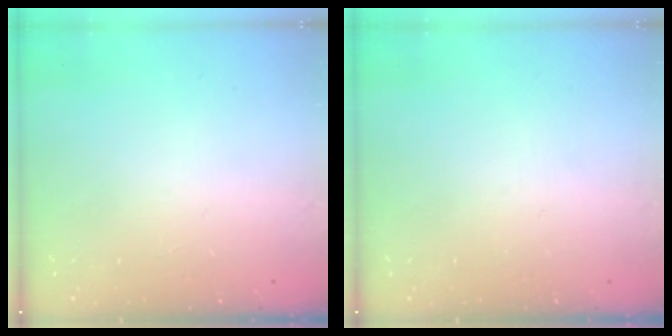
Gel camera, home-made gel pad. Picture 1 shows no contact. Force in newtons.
{"total": 0.0}